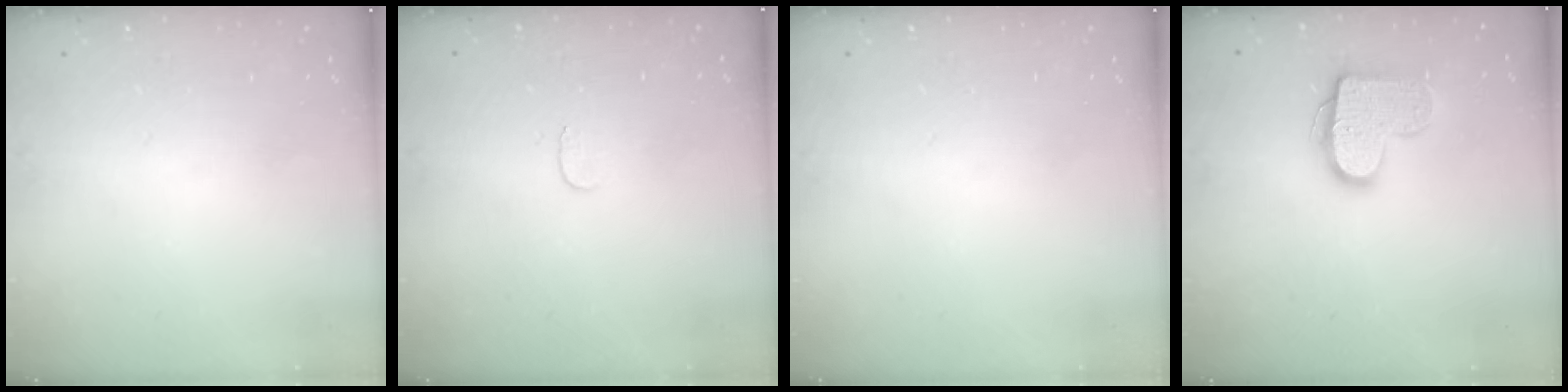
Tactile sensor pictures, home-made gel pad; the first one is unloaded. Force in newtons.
{"total": 3.0, "press": 3.0, "slide": 0.3}
{"total": 0.0}
{"total": 12.8, "press": 12.8, "slide": 0.6}